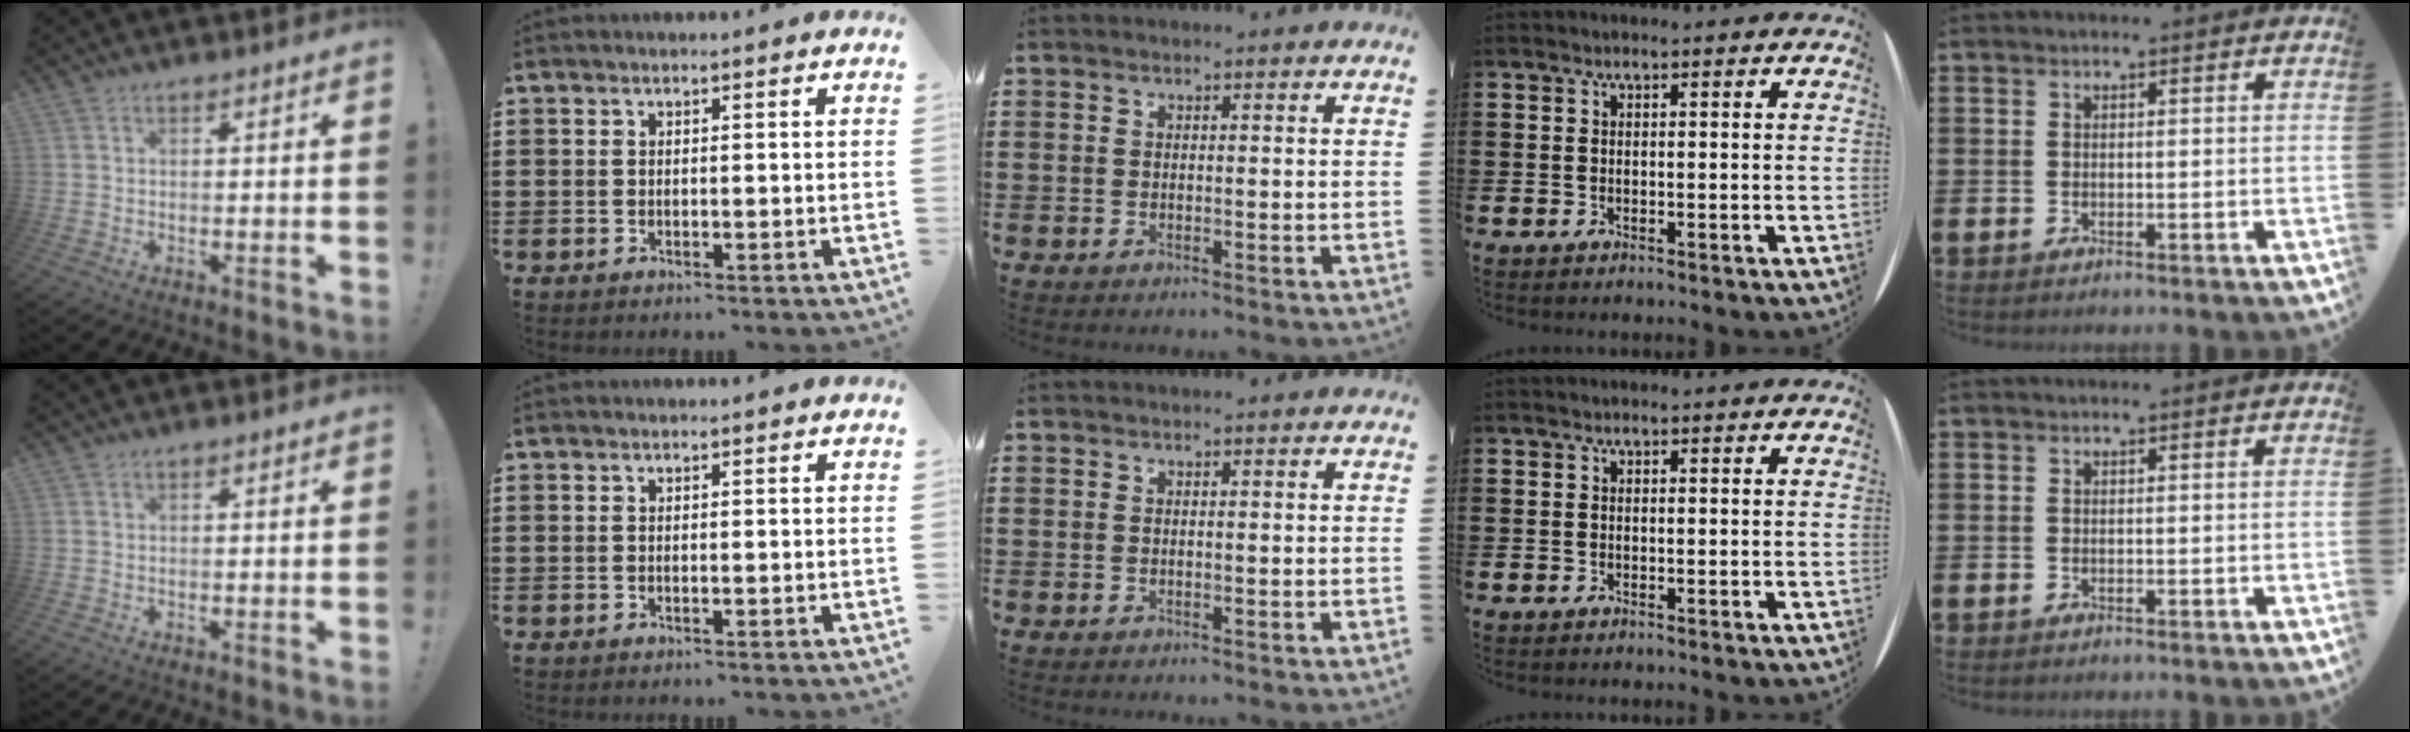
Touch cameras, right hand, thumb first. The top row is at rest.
{}